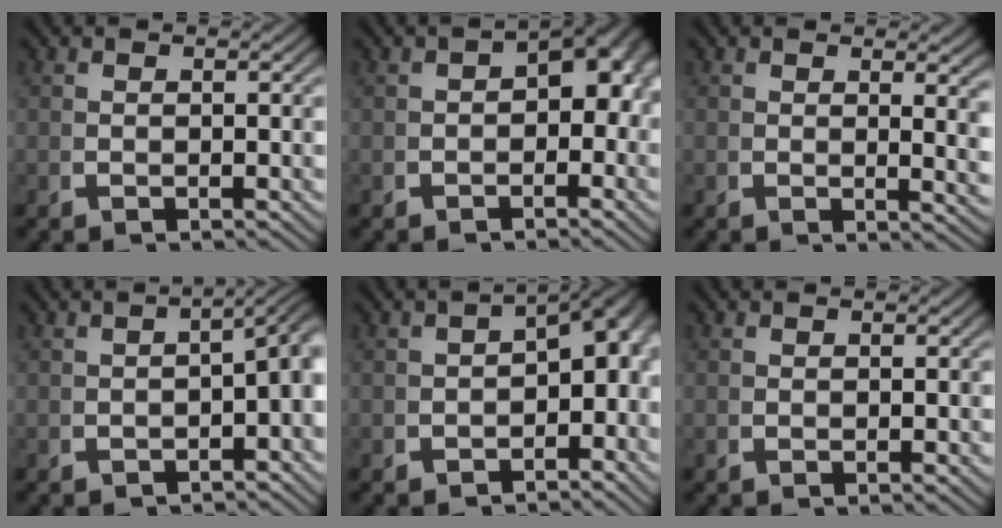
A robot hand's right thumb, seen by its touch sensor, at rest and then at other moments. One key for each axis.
{"total": 4.9, "fx": -0.3, "fy": 3.3, "fz": 3.6, "tx": -0.027, "ty": 0.001, "tz": -0.009}
{"total": 2.3, "fx": 0.8, "fy": 0.5, "fz": 2.0, "tx": -0.019, "ty": -0.010, "tz": 0.013}
{"total": 4.7, "fx": -0.8, "fy": 2.5, "fz": 3.9, "tx": -0.041, "ty": 0.006, "tz": -0.015}
{"total": 4.7, "fx": -1.3, "fy": 2.8, "fz": 3.5, "tx": -0.036, "ty": -0.011, "tz": -0.018}
{"total": 0.0}